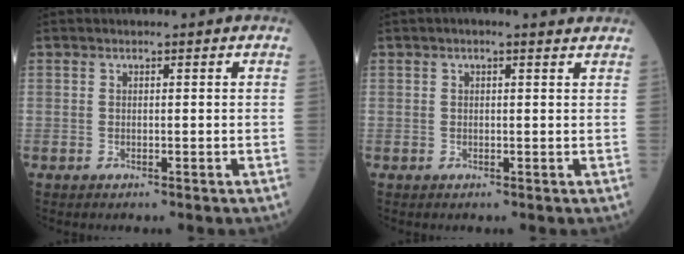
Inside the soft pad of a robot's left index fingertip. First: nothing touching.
{"total": 3.4, "force": [2.7, 0.5, 2.0], "torque": [-0.033, 0.021, 0.030]}